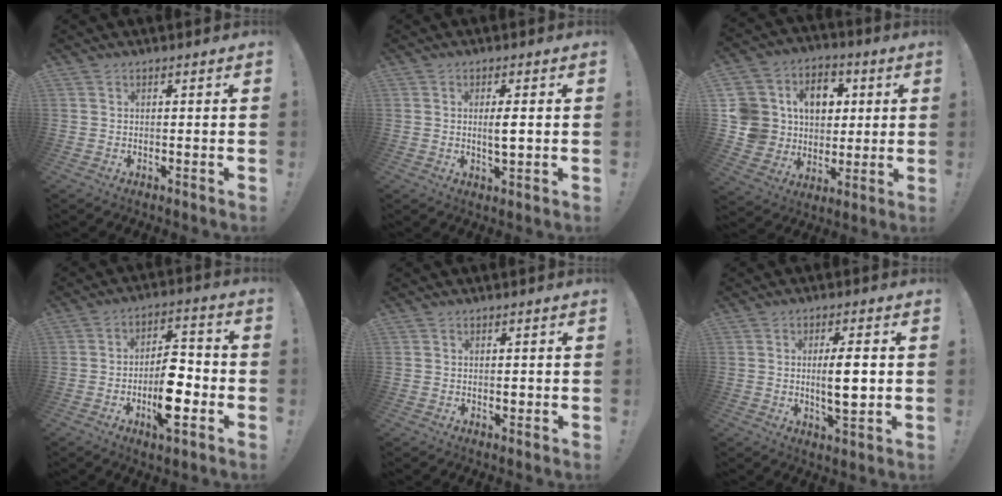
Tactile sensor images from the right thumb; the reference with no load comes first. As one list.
[{"total": 3.7, "force": [0.1, 0.9, 3.6], "torque": [-0.052, -0.008, -0.001]}, {"total": 14.6, "force": [2.9, 13.4, 5.0], "torque": [-0.089, -0.006, 0.091]}, {"total": 13.5, "force": [-4.4, 5.4, 11.6], "torque": [-0.188, 0.013, -0.078]}, {"total": 1.0, "force": [-0.3, 0.9, 0.4], "torque": [0.000, 0.000, -0.006]}, {"total": 7.9, "force": [0.0, 1.8, 7.7], "torque": [-0.120, -0.008, -0.006]}]